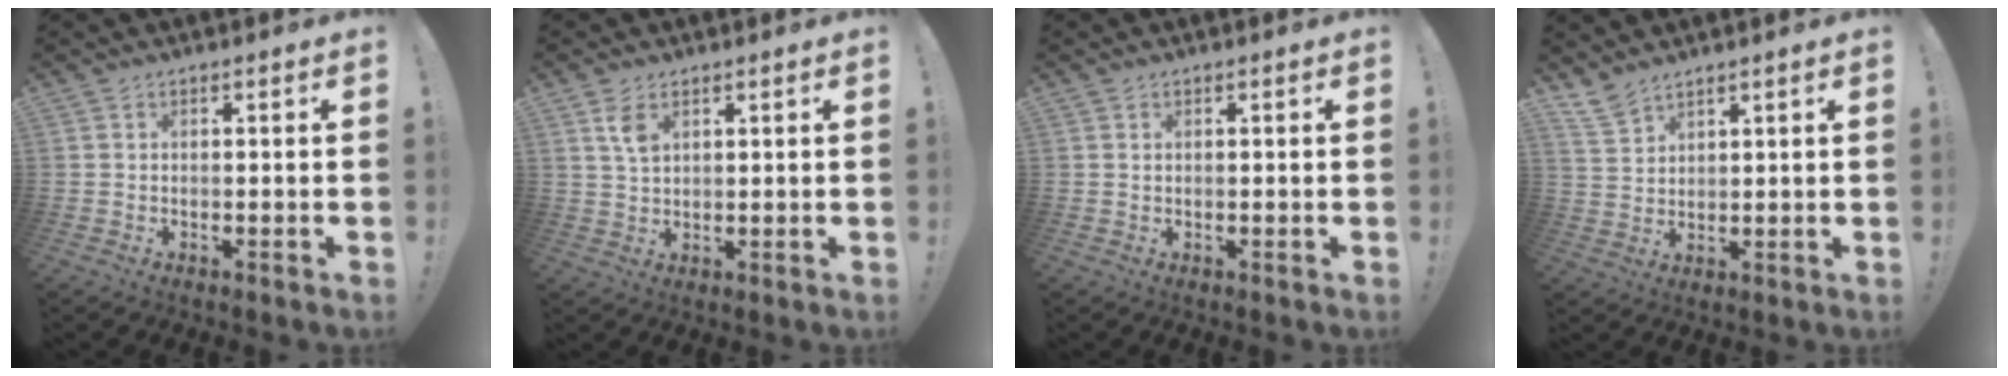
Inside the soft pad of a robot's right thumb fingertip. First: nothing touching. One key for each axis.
{"total": 4.8, "fx": 2.3, "fy": 2.4, "fz": 3.4, "tx": -0.058, "ty": -0.007, "tz": 0.041}
{"total": 0.6, "fx": 0.5, "fy": 0.3, "fz": 0.2, "tx": -0.005, "ty": 0.001, "tz": 0.010}
{"total": 6.1, "fx": 5.0, "fy": 2.8, "fz": 2.1, "tx": -0.043, "ty": -0.029, "tz": 0.098}